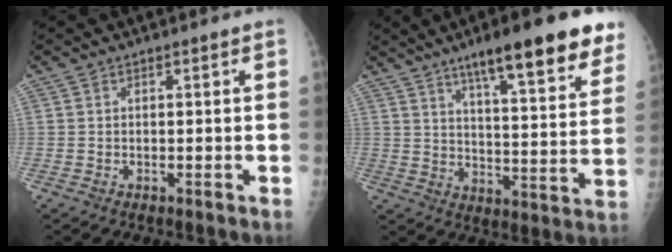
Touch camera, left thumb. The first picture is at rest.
{"total": 19.9, "force": [13.1, 4.0, 14.5], "torque": [-0.173, -0.052, 0.190]}